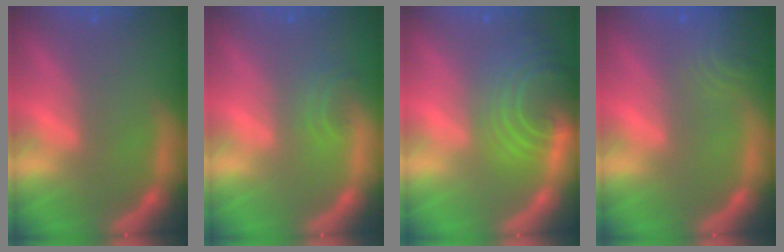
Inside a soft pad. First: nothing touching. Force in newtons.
{"total": 1.9}
{"total": 9.0}
{"total": 4.5}